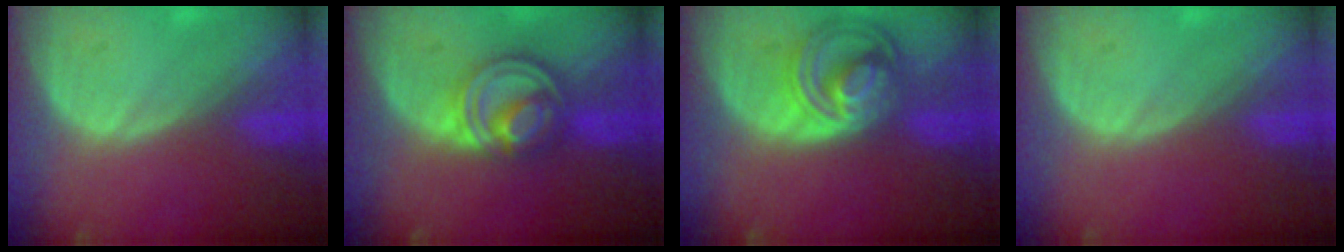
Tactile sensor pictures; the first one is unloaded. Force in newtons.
{"total": 7.9, "press": 6.8, "slide": 3.9}
{"total": 8.7, "press": 7.5, "slide": 4.4}
{"total": 0.0}